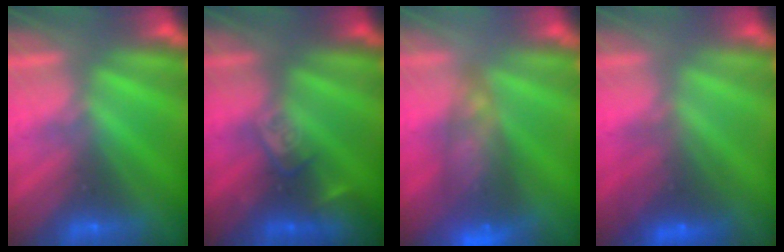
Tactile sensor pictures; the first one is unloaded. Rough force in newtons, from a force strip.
{"total": 2.4}
{"total": 7.7}
{"total": 2.7}